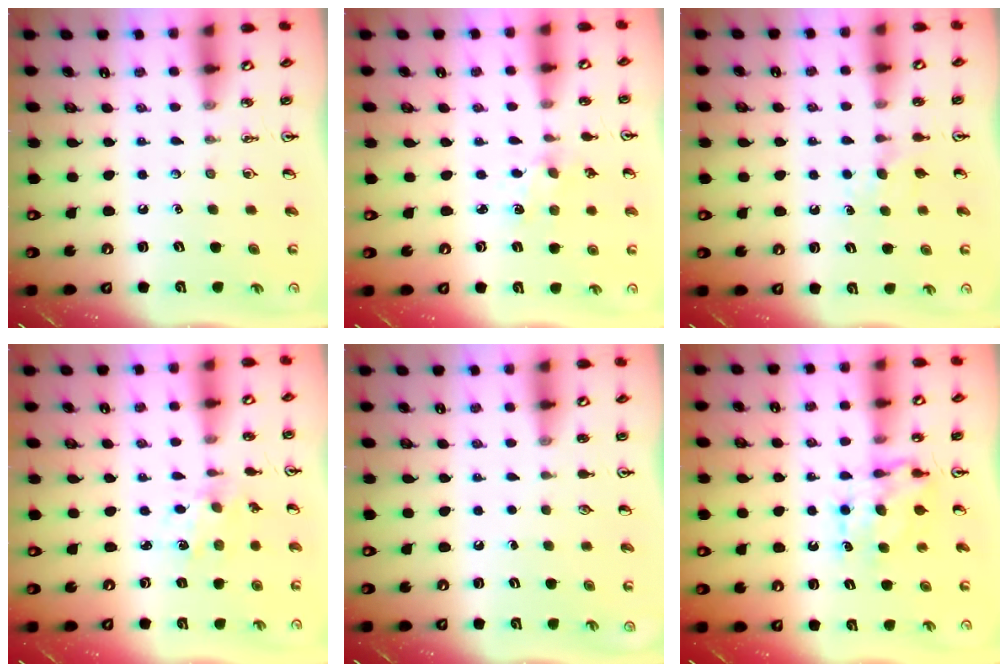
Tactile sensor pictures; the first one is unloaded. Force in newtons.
{"total": 1.2, "press": 1.2, "slide": 0.2}
{"total": 4.4, "press": 4.3, "slide": 0.5}
{"total": 2.0, "press": 2.0, "slide": 0.5}
{"total": 0.0}
{"total": 7.2, "press": 7.2, "slide": 0.4}